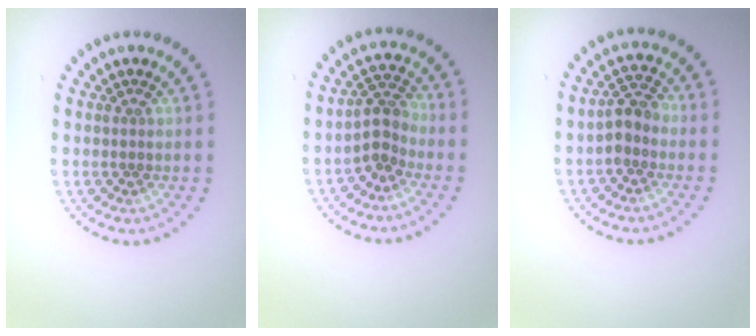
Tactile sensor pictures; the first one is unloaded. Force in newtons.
{"total": 2.4, "press": 2.1, "slide": 1.2}
{"total": 2.4, "press": 2.1, "slide": 1.0}